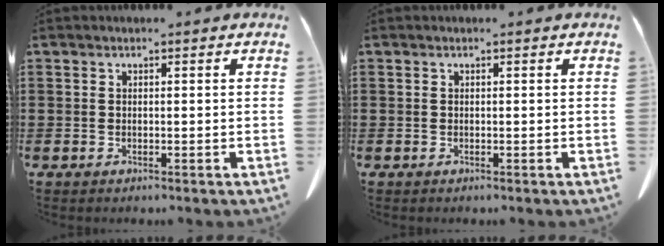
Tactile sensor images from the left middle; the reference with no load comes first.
{"total": 0.0}